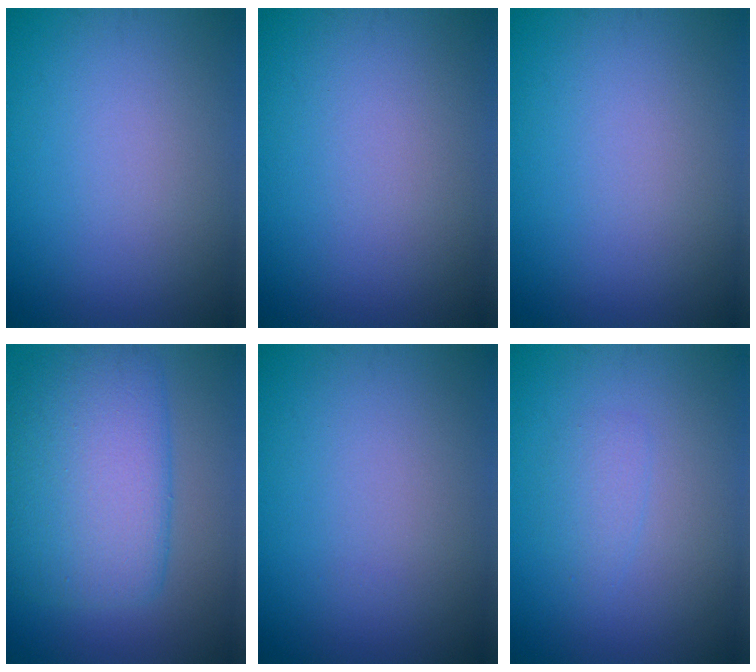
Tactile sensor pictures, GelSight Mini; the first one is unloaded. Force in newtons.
{"total": 0.0}
{"total": 0.0}
{"total": 9.0, "press": 9.0, "slide": 0.3}
{"total": 0.0}
{"total": 1.3, "press": 1.3, "slide": 0.0}